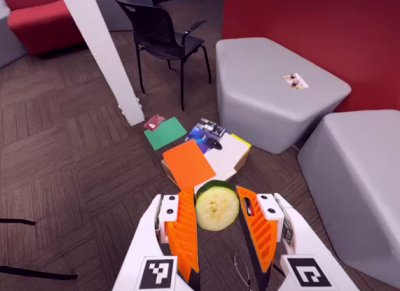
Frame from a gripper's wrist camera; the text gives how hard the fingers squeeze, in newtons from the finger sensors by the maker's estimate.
{"total": 9.4, "left": 9.9, "right": 8.8}